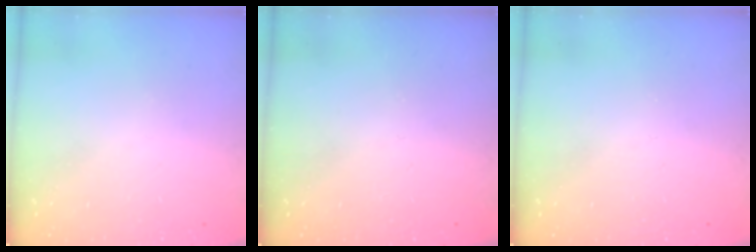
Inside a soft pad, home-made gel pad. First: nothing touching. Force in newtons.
{"total": 0.0}
{"total": 0.0}